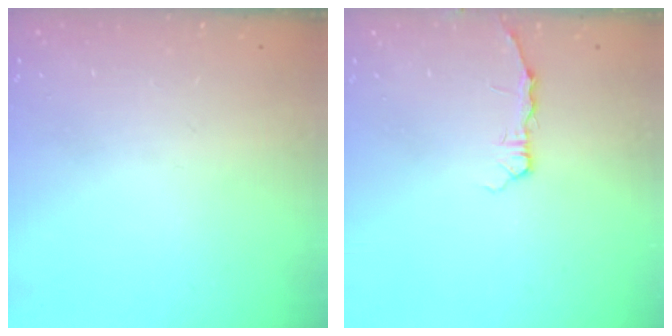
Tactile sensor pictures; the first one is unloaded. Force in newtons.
{"total": 2.6, "press": 2.6, "slide": 0.3}